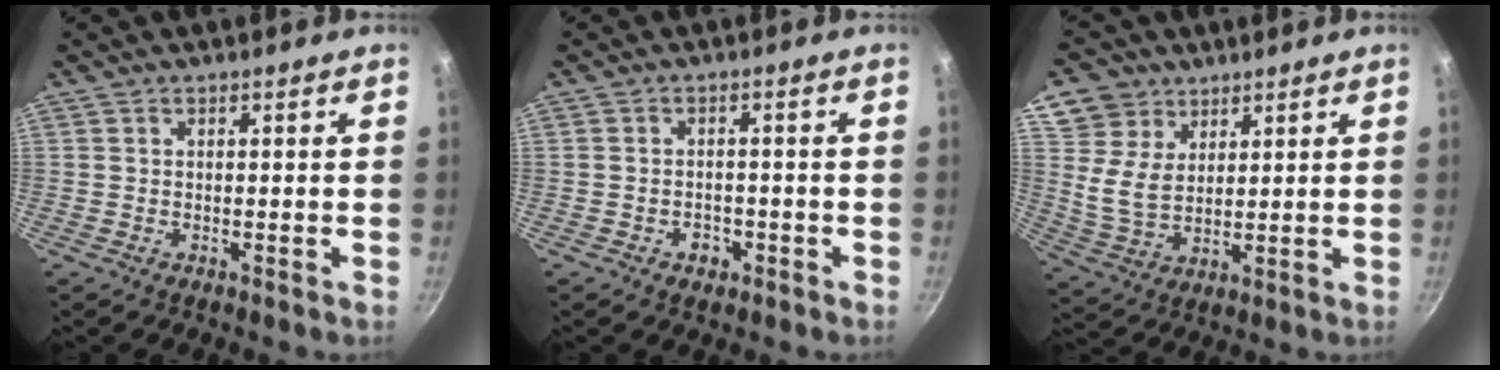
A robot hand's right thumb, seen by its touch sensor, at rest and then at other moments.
{"total": 2.9, "force": [-1.5, 2.1, 1.4], "torque": [-0.010, 0.013, -0.017]}
{"total": 9.5, "force": [5.3, 7.1, 3.4], "torque": [-0.039, -0.027, 0.102]}